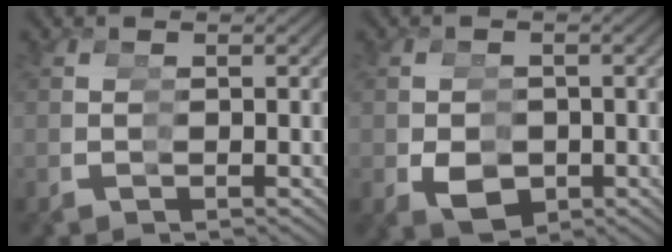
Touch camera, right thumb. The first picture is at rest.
{"total": 4.1, "force": [-0.4, 3.3, 2.4], "torque": [-0.050, -0.012, 0.008]}